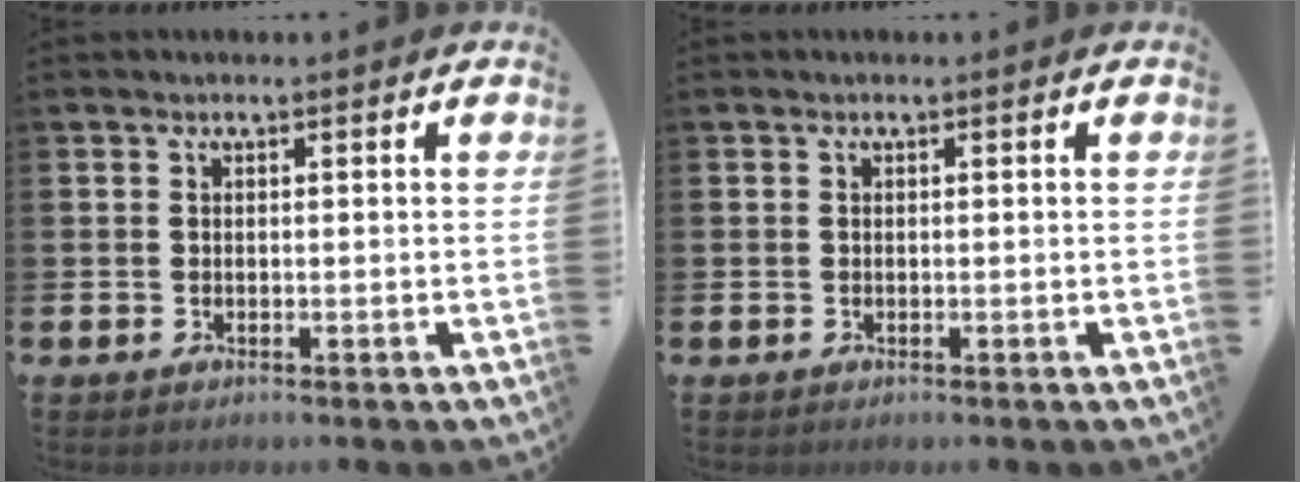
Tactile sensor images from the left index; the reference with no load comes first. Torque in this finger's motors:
{"motor_torque": [-0.02, 0.02, 0.00, 0.01]}